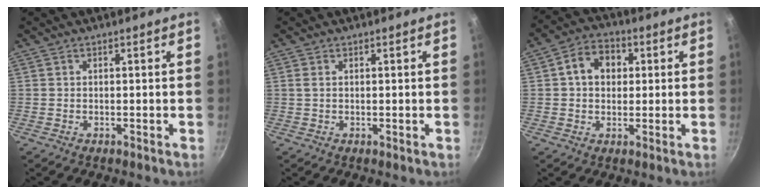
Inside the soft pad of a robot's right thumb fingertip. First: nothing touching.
{"total": 0.9, "force": [0.3, 0.4, 0.8], "torque": [-0.014, 0.000, 0.003]}
{"total": 7.9, "force": [1.6, 6.2, 4.7], "torque": [-0.047, 0.012, 0.013]}